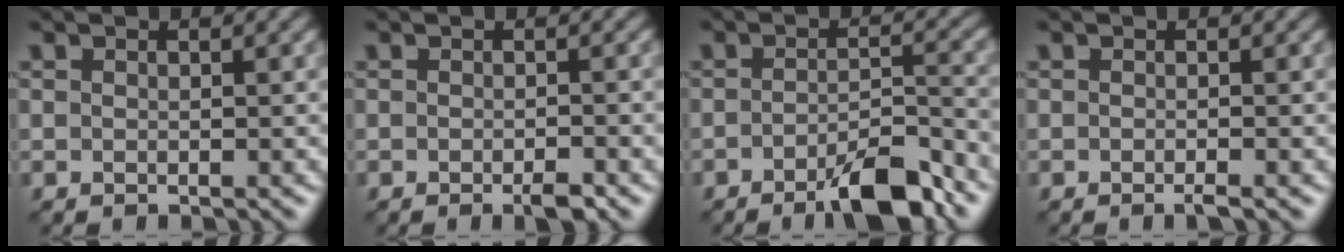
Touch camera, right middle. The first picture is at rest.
{"total": 1.6, "force": [-1.0, 0.2, 1.3], "torque": [-0.017, -0.002, -0.015]}
{"total": 5.8, "force": [-3.7, 1.2, 4.3], "torque": [-0.065, 0.003, -0.060]}
{"total": 0.9, "force": [-0.5, 0.0, 0.8], "torque": [-0.012, -0.004, -0.011]}